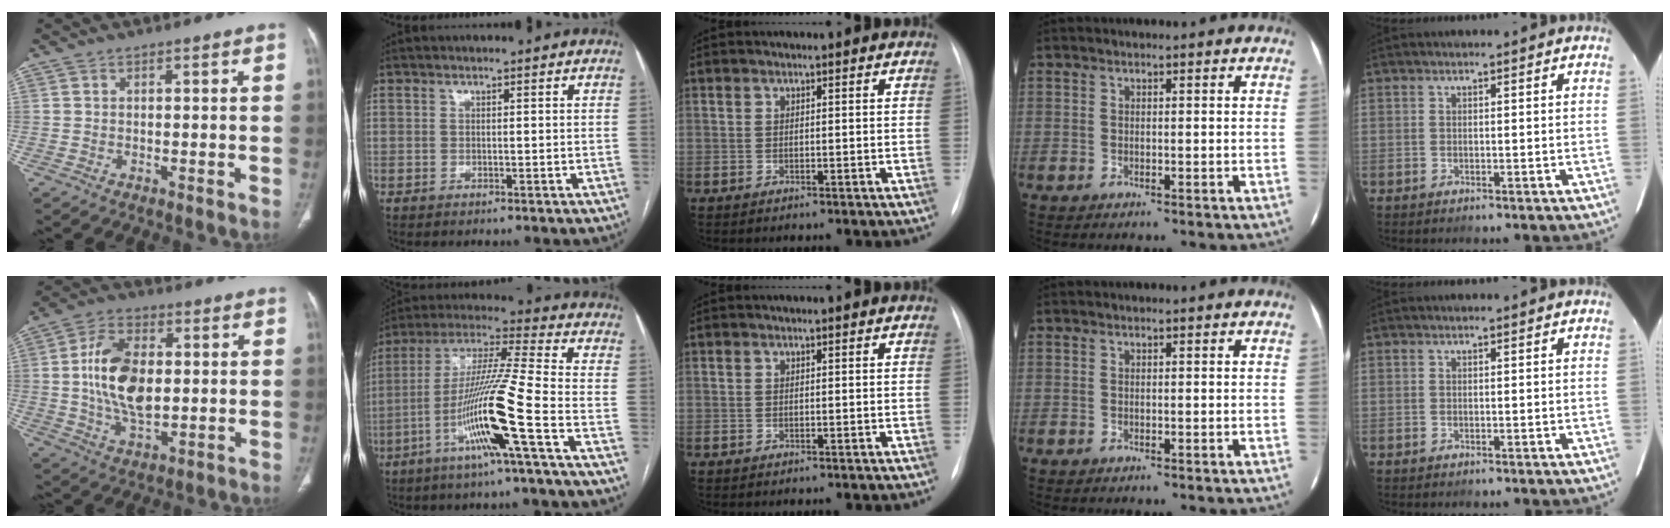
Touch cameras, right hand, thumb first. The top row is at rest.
{"thumb": {"total": 13.7, "force": [0.8, 7.9, 11.2], "torque": [-0.200, 0.001, 0.017]}, "index": {"total": 15.1, "force": [-5.9, -1.6, 13.9], "torque": [-0.271, -0.006, -0.115]}}